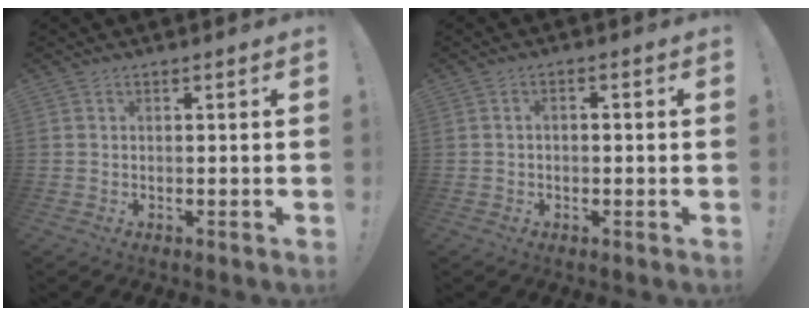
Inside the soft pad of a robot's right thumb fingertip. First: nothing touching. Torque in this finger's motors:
{"motor_torque": [-0.13, -0.30, -0.16, 0.47, 0.09]}